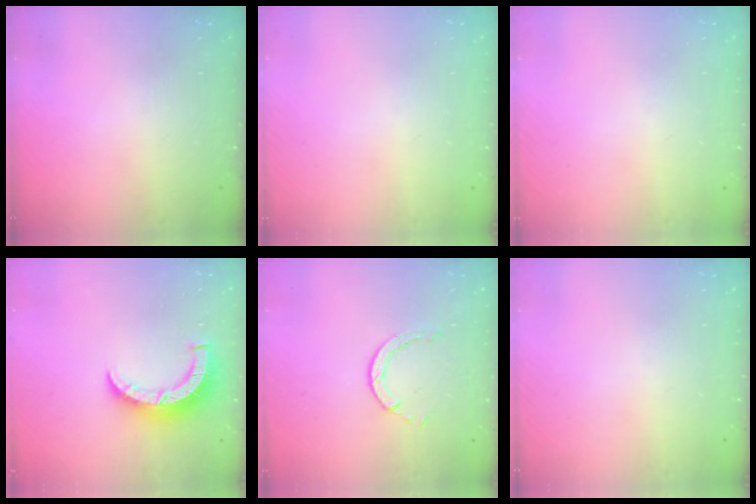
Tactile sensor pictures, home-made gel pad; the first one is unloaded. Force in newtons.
{"total": 0.0}
{"total": 0.0}
{"total": 8.3, "press": 8.3, "slide": 0.6}
{"total": 0.8, "press": 0.7, "slide": 0.1}
{"total": 0.0}